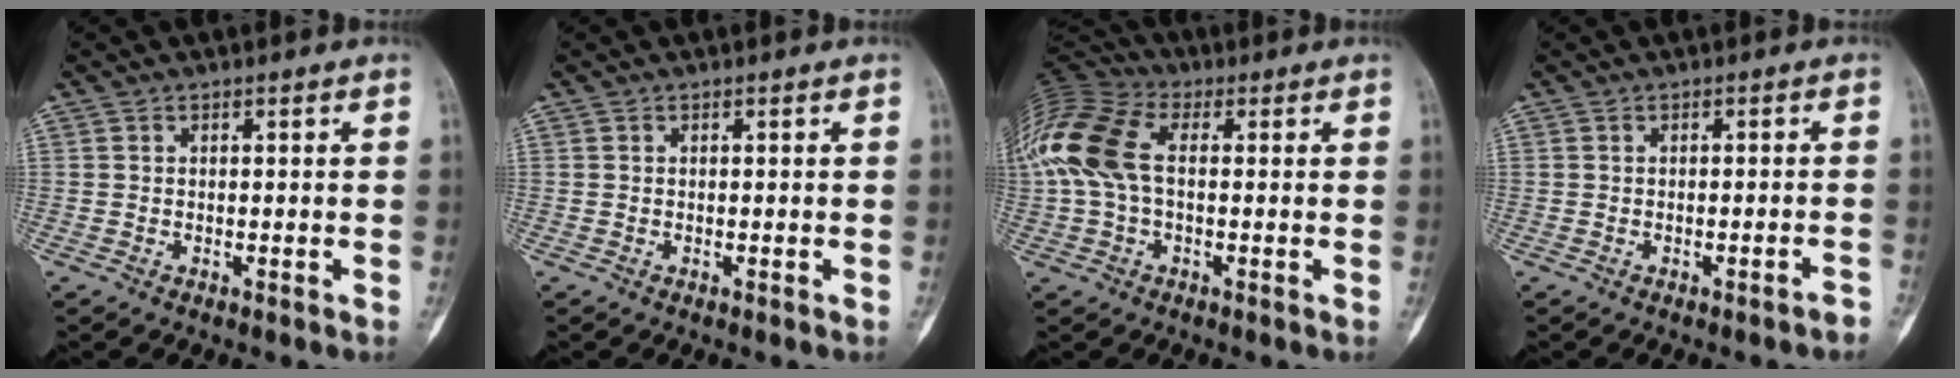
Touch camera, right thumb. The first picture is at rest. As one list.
[{"total": 0.0}, {"total": 16.3, "force": [1.3, 9.8, 12.9], "torque": [-0.310, 0.031, 0.019]}, {"total": 1.7, "force": [-1.4, -0.1, 0.9], "torque": [-0.017, 0.008, -0.014]}]